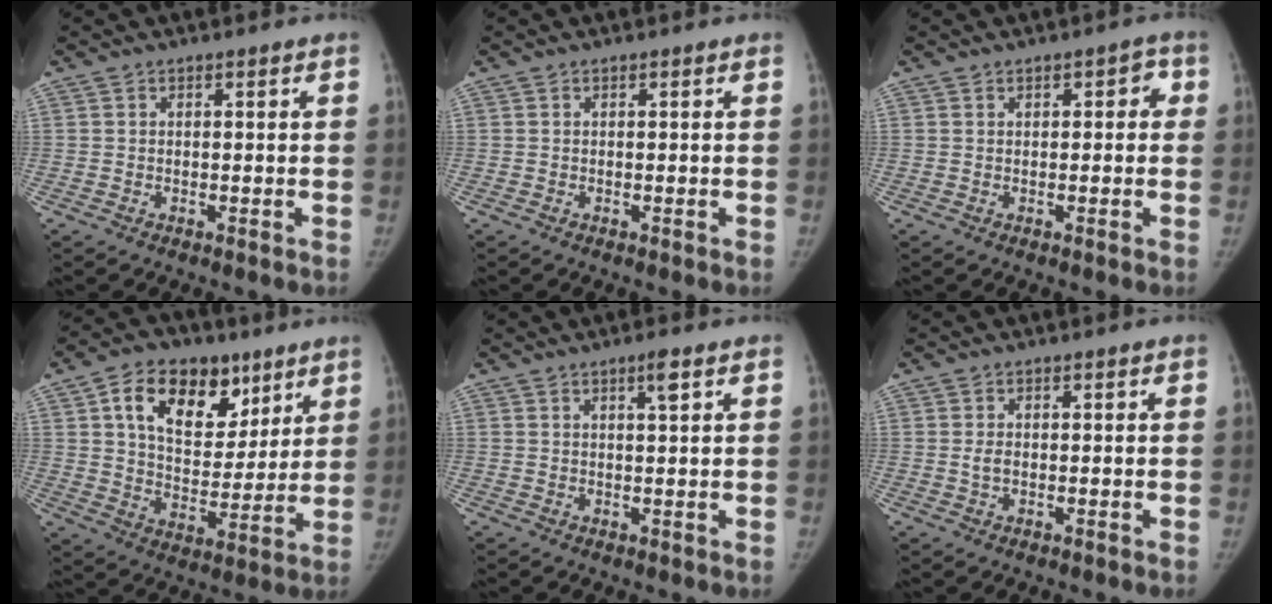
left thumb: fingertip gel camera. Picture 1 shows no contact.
{"total": 0.0}
{"total": 2.6, "force": [0.5, 1.8, 1.8], "torque": [-0.001, 0.006, -0.001]}
{"total": 18.0, "force": [8.6, 11.6, 10.8], "torque": [-0.133, -0.025, 0.146]}
{"total": 2.4, "force": [1.2, 0.3, 2.1], "torque": [-0.033, -0.004, 0.020]}
{"total": 1.9, "force": [-0.2, 1.3, 1.3], "torque": [-0.026, 0.003, -0.003]}